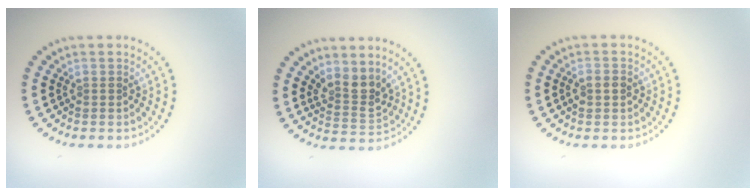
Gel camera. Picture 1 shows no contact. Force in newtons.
{"total": 2.8, "press": 2.1, "slide": 1.9}
{"total": 1.5, "press": 1.5, "slide": 0.3}